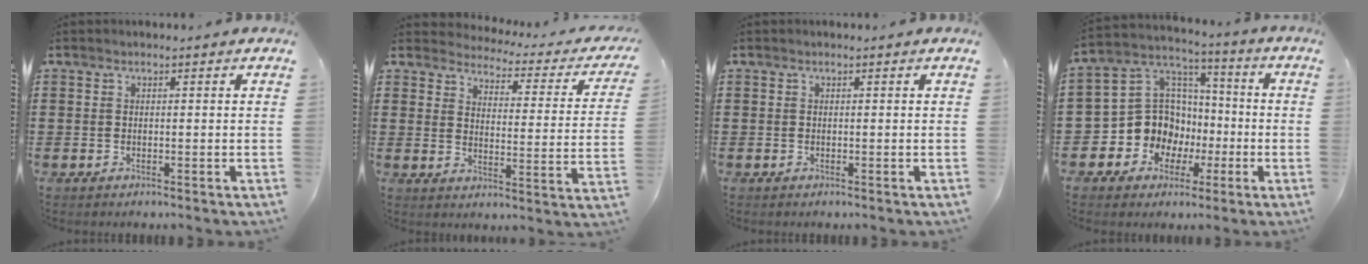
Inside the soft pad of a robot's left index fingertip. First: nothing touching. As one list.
[{"total": 2.6, "force": [2.5, 0.2, 0.4], "torque": [-0.031, -0.025, 0.036]}, {"total": 0.0}, {"total": 11.3, "force": [-2.8, 10.4, 3.4], "torque": [-0.116, 0.003, -0.044]}]